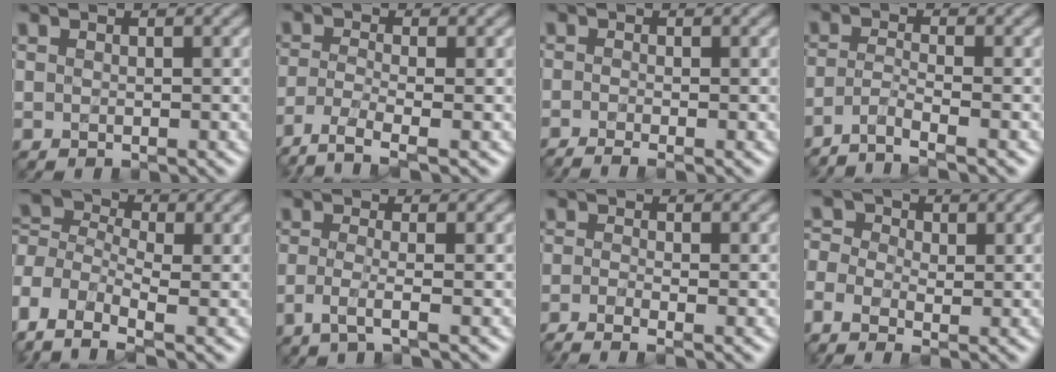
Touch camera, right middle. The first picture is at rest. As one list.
[{"total": 3.9, "force": [-2.8, 0.9, 2.6], "torque": [-0.054, -0.010, -0.065]}, {"total": 2.2, "force": [-1.5, 0.4, 1.5], "torque": [-0.024, -0.010, -0.036]}, {"total": 3.2, "force": [-2.4, 0.6, 2.1], "torque": [-0.033, -0.001, -0.062]}, {"total": 6.4, "force": [-2.5, 4.1, 4.1], "torque": [-0.094, 0.009, -0.071]}, {"total": 2.2, "force": [-1.1, 0.5, 1.8], "torque": [-0.035, -0.005, -0.034]}, {"total": 2.9, "force": [-2.1, 0.6, 1.9], "torque": [-0.035, -0.012, -0.053]}, {"total": 4.3, "force": [-1.5, 2.9, 2.9], "torque": [-0.070, 0.004, -0.030]}]